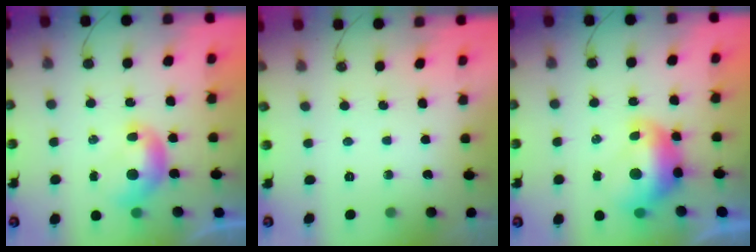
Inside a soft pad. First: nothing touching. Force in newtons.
{"total": 0.0}
{"total": 3.5, "press": 3.4, "slide": 0.7}